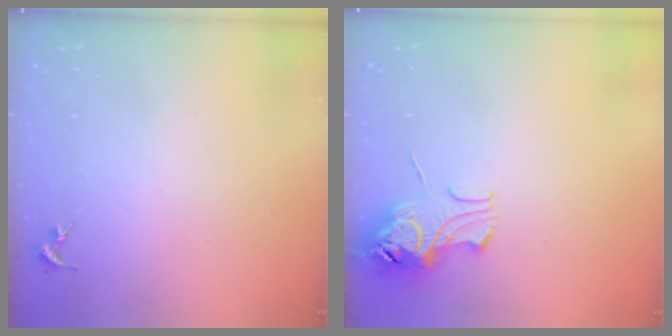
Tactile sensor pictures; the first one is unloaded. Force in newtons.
{"total": 10.2, "press": 10.2, "slide": 1.2}